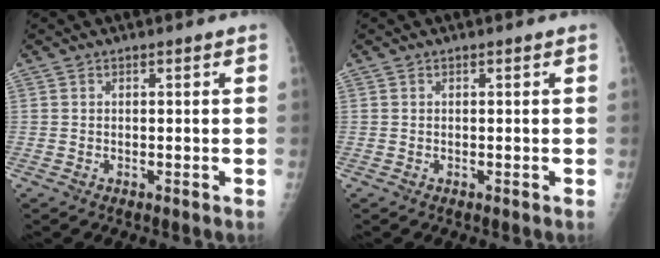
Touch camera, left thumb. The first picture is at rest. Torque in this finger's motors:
{"motor_torque": [-0.01, 0.02, 0.00, -0.08, 0.00]}